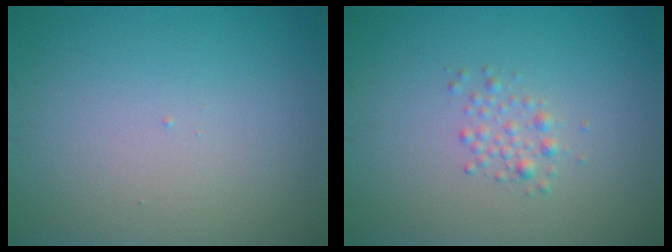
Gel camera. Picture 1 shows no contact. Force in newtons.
{"total": 1.3, "press": 1.3, "slide": 0.0}